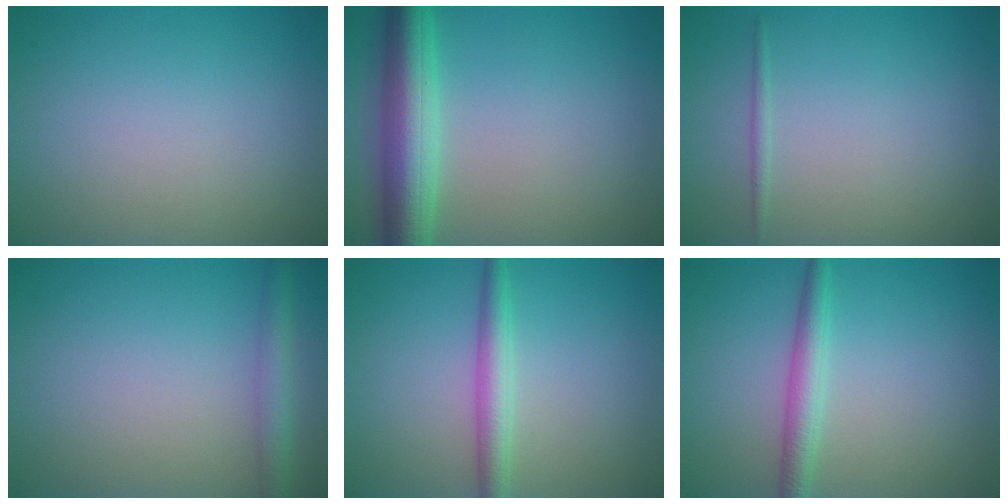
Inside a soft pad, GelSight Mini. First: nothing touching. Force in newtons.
{"total": 6.6, "press": 6.6, "slide": 0.4}
{"total": 0.6, "press": 0.6, "slide": 0.0}
{"total": 2.7, "press": 2.7, "slide": 0.1}
{"total": 2.9, "press": 2.9, "slide": 0.1}
{"total": 2.6, "press": 2.6, "slide": 0.0}